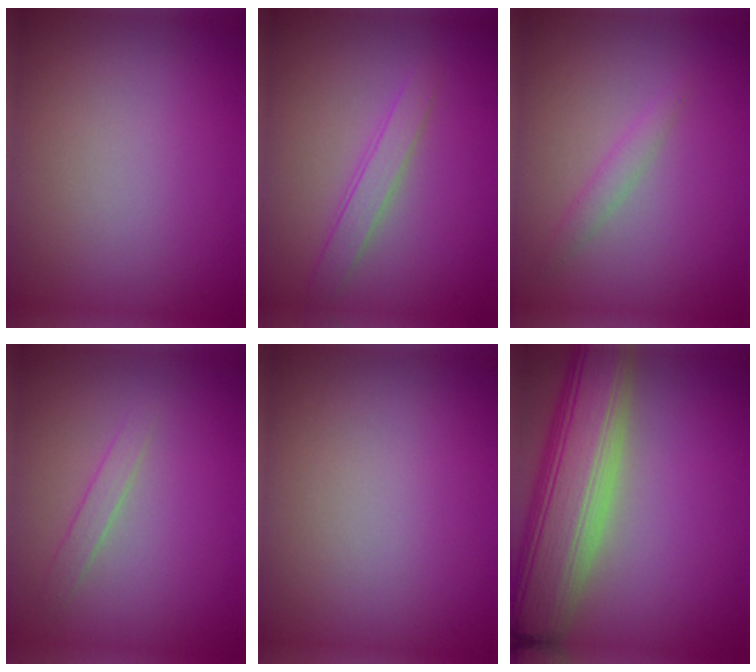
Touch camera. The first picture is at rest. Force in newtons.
{"total": 2.0, "press": 2.0, "slide": 0.1}
{"total": 1.2, "press": 1.2, "slide": 0.0}
{"total": 1.3, "press": 1.3, "slide": 0.0}
{"total": 0.0}
{"total": 10.5, "press": 10.4, "slide": 0.8}